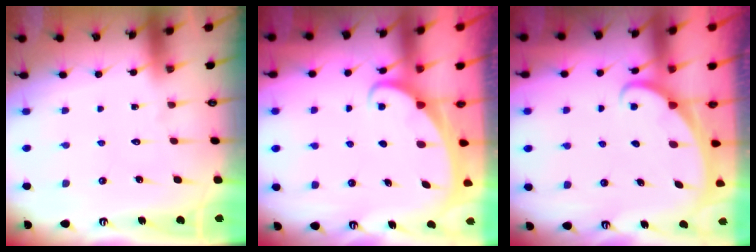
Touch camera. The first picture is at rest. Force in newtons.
{"total": 1.8, "press": 1.8, "slide": 0.2}
{"total": 1.8, "press": 1.7, "slide": 0.1}